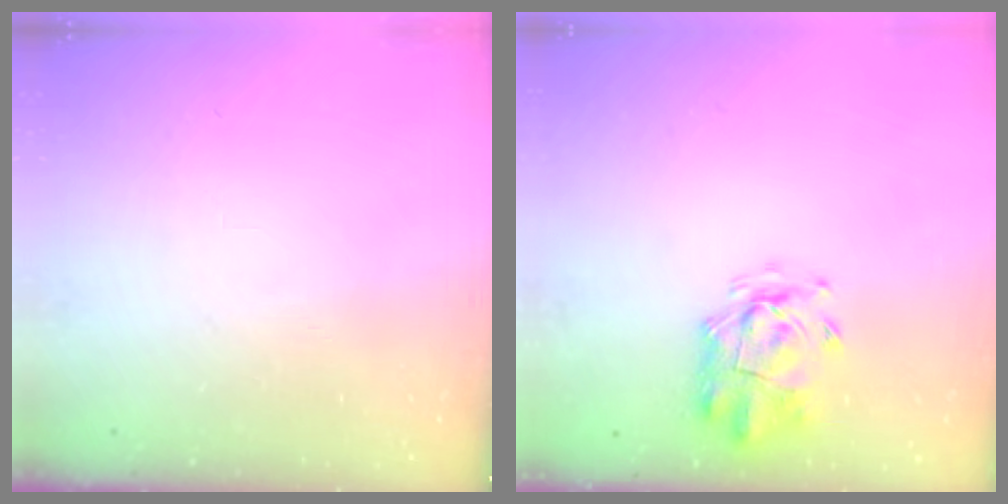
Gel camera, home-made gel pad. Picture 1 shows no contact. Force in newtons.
{"total": 3.3, "press": 3.0, "slide": 1.5}